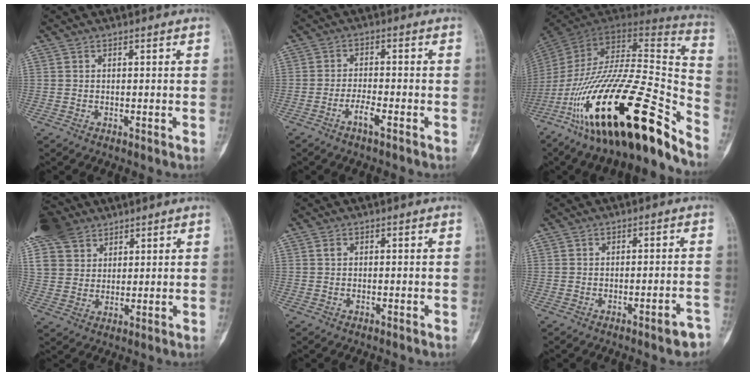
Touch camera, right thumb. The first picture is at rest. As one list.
[{"total": 3.4, "force": [-2.2, 0.6, 2.6], "torque": [-0.053, 0.015, -0.043]}, {"total": 32.8, "force": [-20.4, 8.7, 24.1], "torque": [-0.371, 0.070, -0.342]}, {"total": 12.4, "force": [7.9, 8.3, 4.8], "torque": [-0.084, -0.004, 0.155]}, {"total": 0.6, "force": [0.0, 0.4, 0.4], "torque": [-0.006, 0.001, -0.002]}, {"total": 3.5, "force": [-2.5, 0.7, 2.4], "torque": [-0.022, 0.018, -0.031]}]